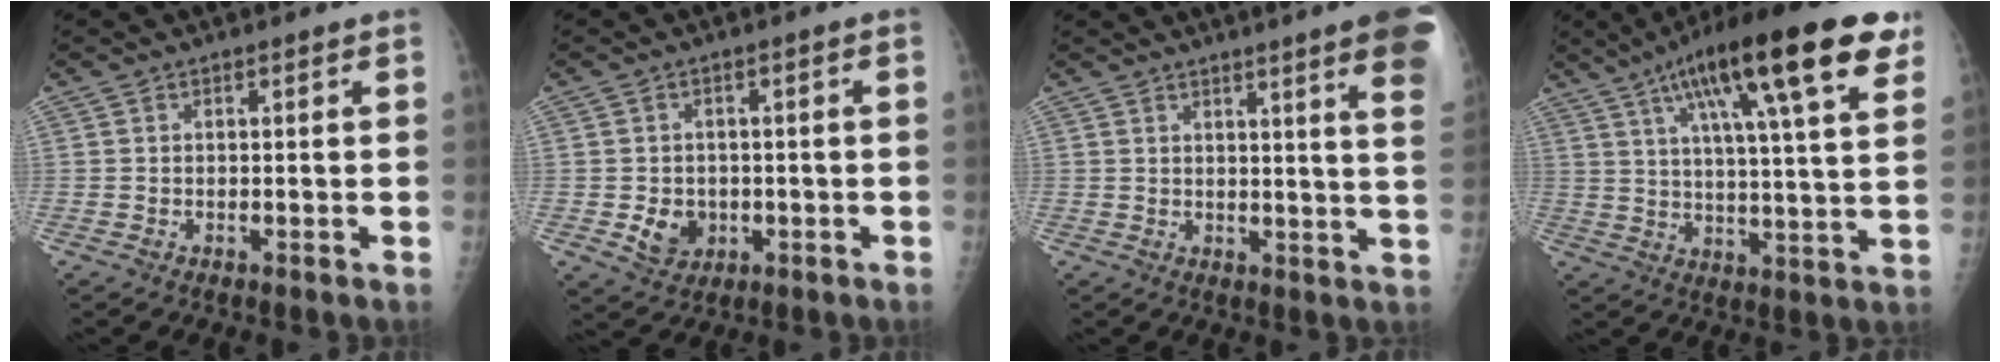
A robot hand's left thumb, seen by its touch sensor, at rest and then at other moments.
{"total": 5.0, "force": [-1.1, 4.2, 2.5], "torque": [-0.023, 0.005, -0.007]}
{"total": 12.7, "force": [8.0, 0.2, 9.8], "torque": [-0.111, -0.032, 0.077]}
{"total": 23.8, "force": [12.4, 4.9, 19.7], "torque": [-0.300, -0.007, 0.186]}